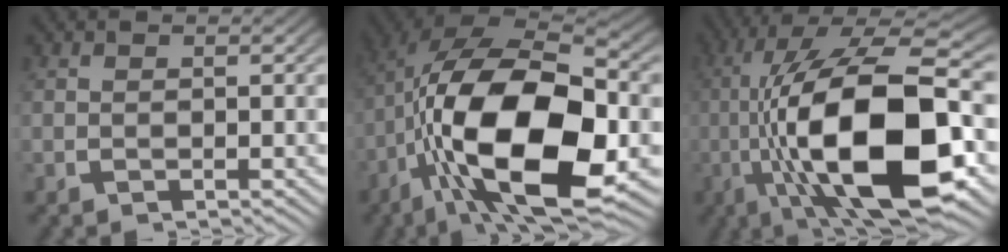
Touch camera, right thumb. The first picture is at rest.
{"total": 20.1, "force": [-2.6, 11.0, 16.6], "torque": [-0.319, -0.065, -0.015]}
{"total": 20.8, "force": [-2.3, 9.3, 18.4], "torque": [-0.348, -0.047, -0.009]}